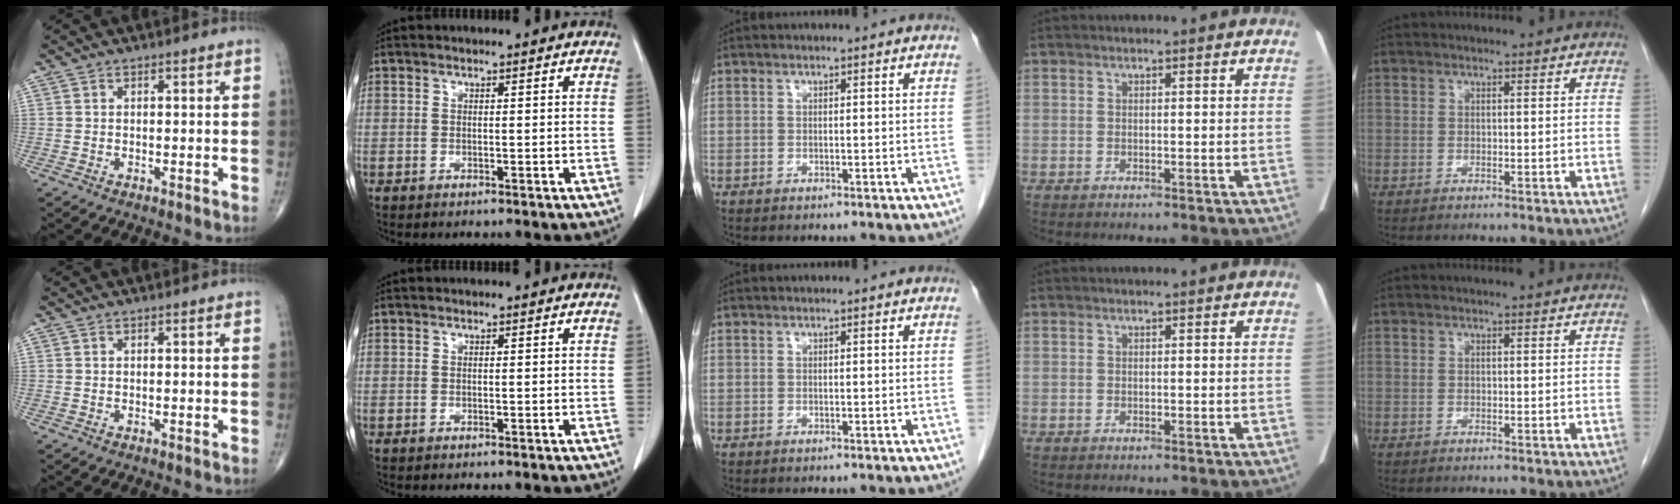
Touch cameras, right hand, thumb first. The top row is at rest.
{}